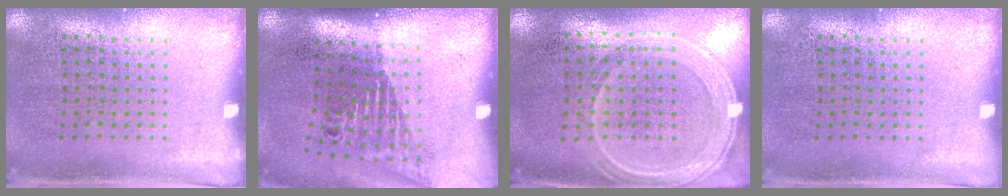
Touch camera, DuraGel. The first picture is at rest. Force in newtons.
{"total": 1.6, "press": 1.2, "slide": 1.1}
{"total": 1.3, "press": 1.2, "slide": 0.3}
{"total": 0.0}